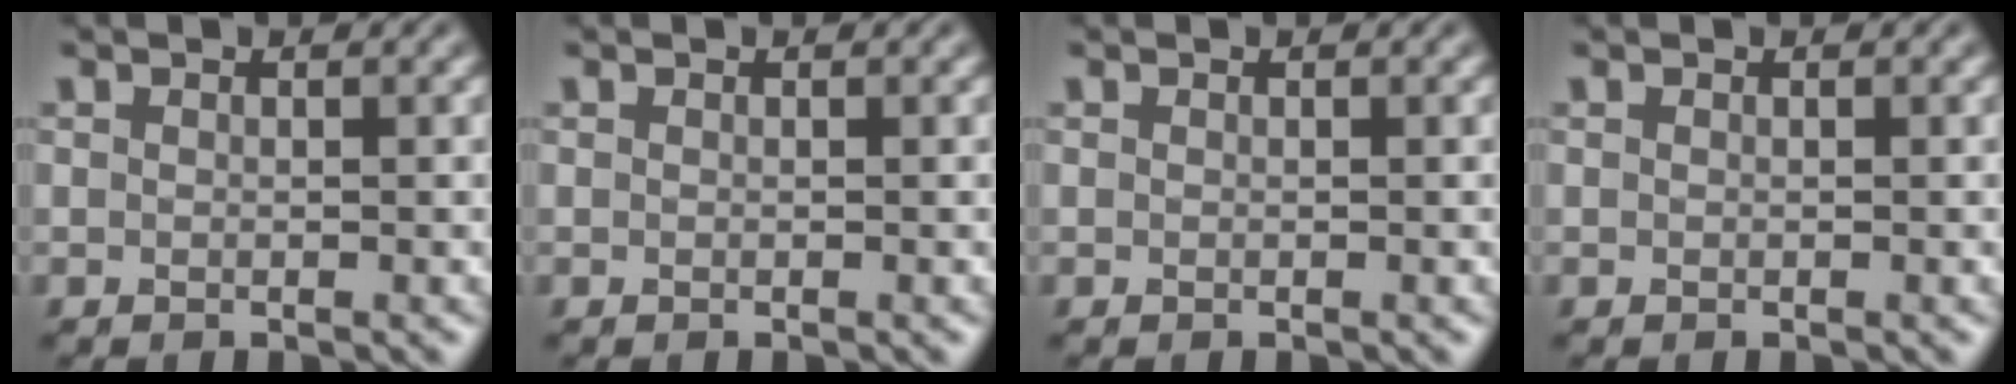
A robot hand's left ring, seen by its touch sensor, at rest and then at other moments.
{"total": 0.0}
{"total": 0.0}
{"total": 0.0}